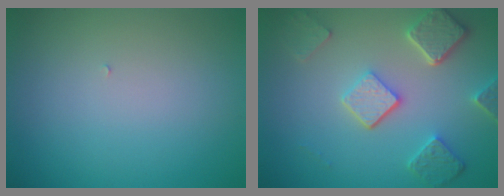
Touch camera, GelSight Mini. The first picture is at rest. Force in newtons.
{"total": 5.2, "press": 4.0, "slide": 3.3}